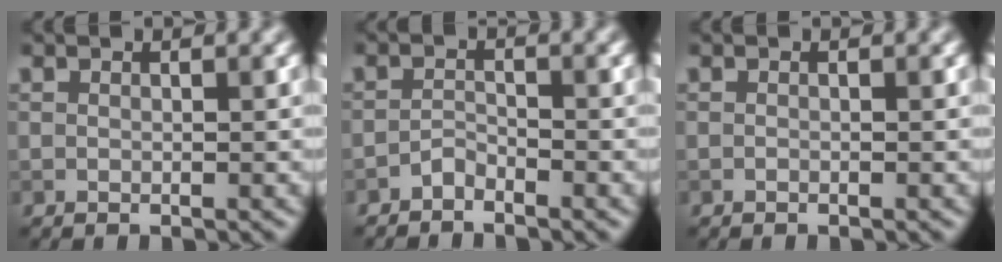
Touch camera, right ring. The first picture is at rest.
{"total": 1.1, "force": [-1.1, 0.3, 0.2], "torque": [-0.003, 0.005, -0.023]}
{"total": 0.0}